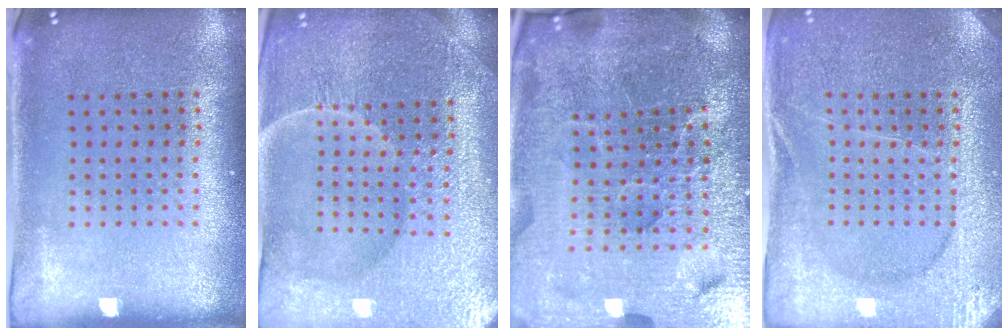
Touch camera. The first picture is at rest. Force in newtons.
{"total": 5.3, "press": 4.9, "slide": 1.8}
{"total": 6.8, "press": 6.0, "slide": 3.2}
{"total": 3.1, "press": 3.1, "slide": 0.6}